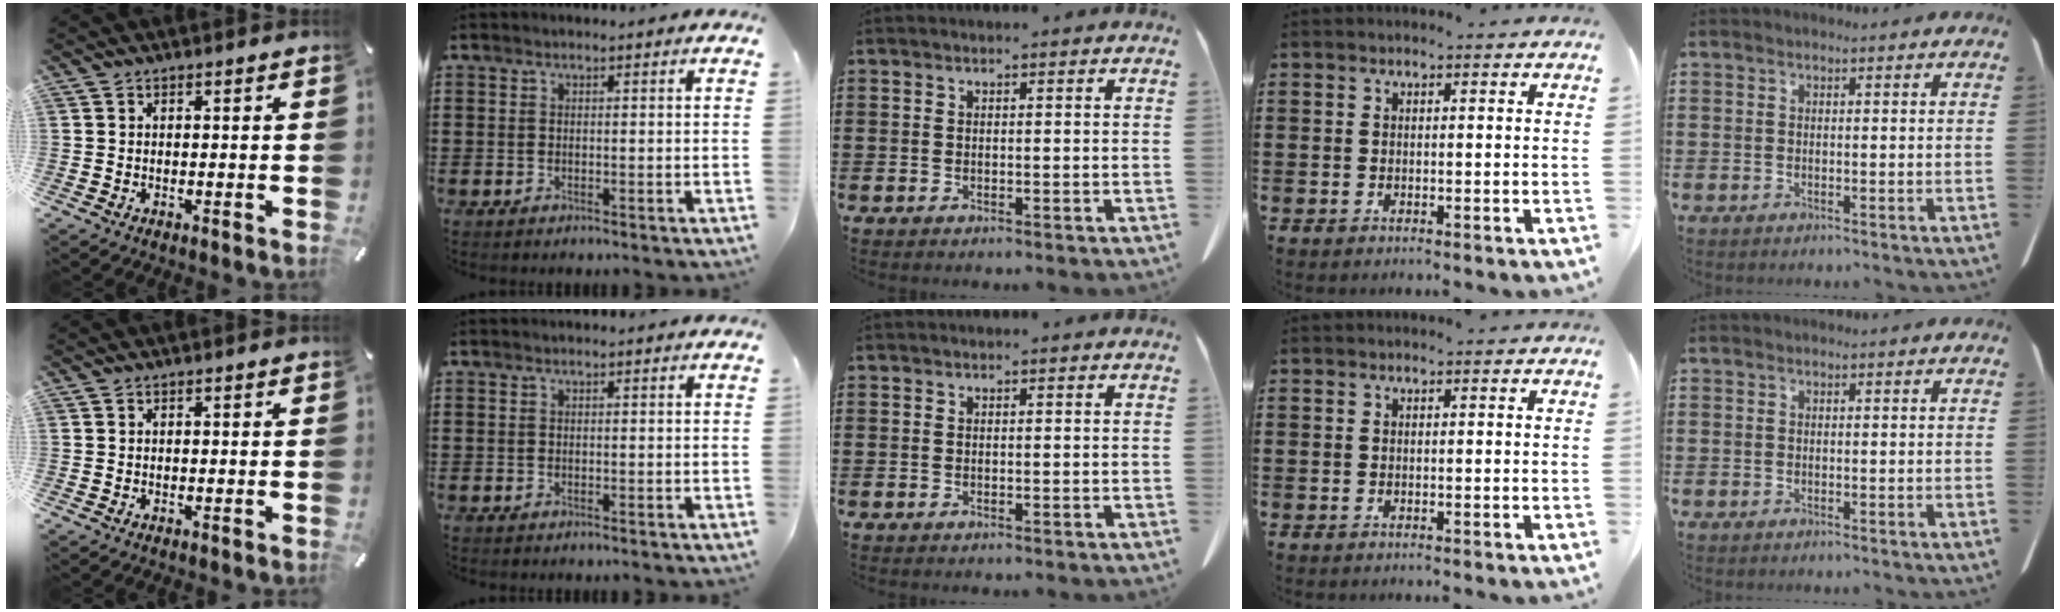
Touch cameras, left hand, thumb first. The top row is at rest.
{}